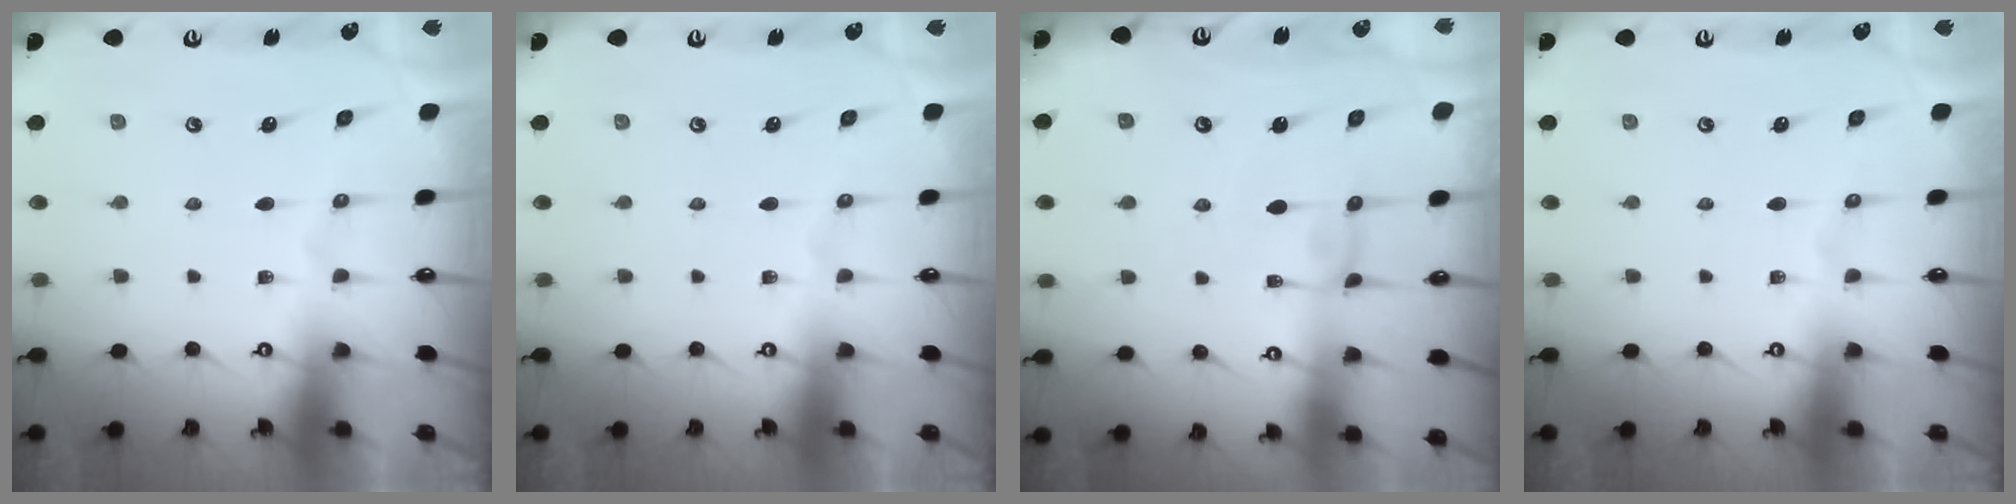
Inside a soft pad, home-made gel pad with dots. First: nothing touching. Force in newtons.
{"total": 0.0}
{"total": 1.0, "press": 0.9, "slide": 0.4}
{"total": 0.0}